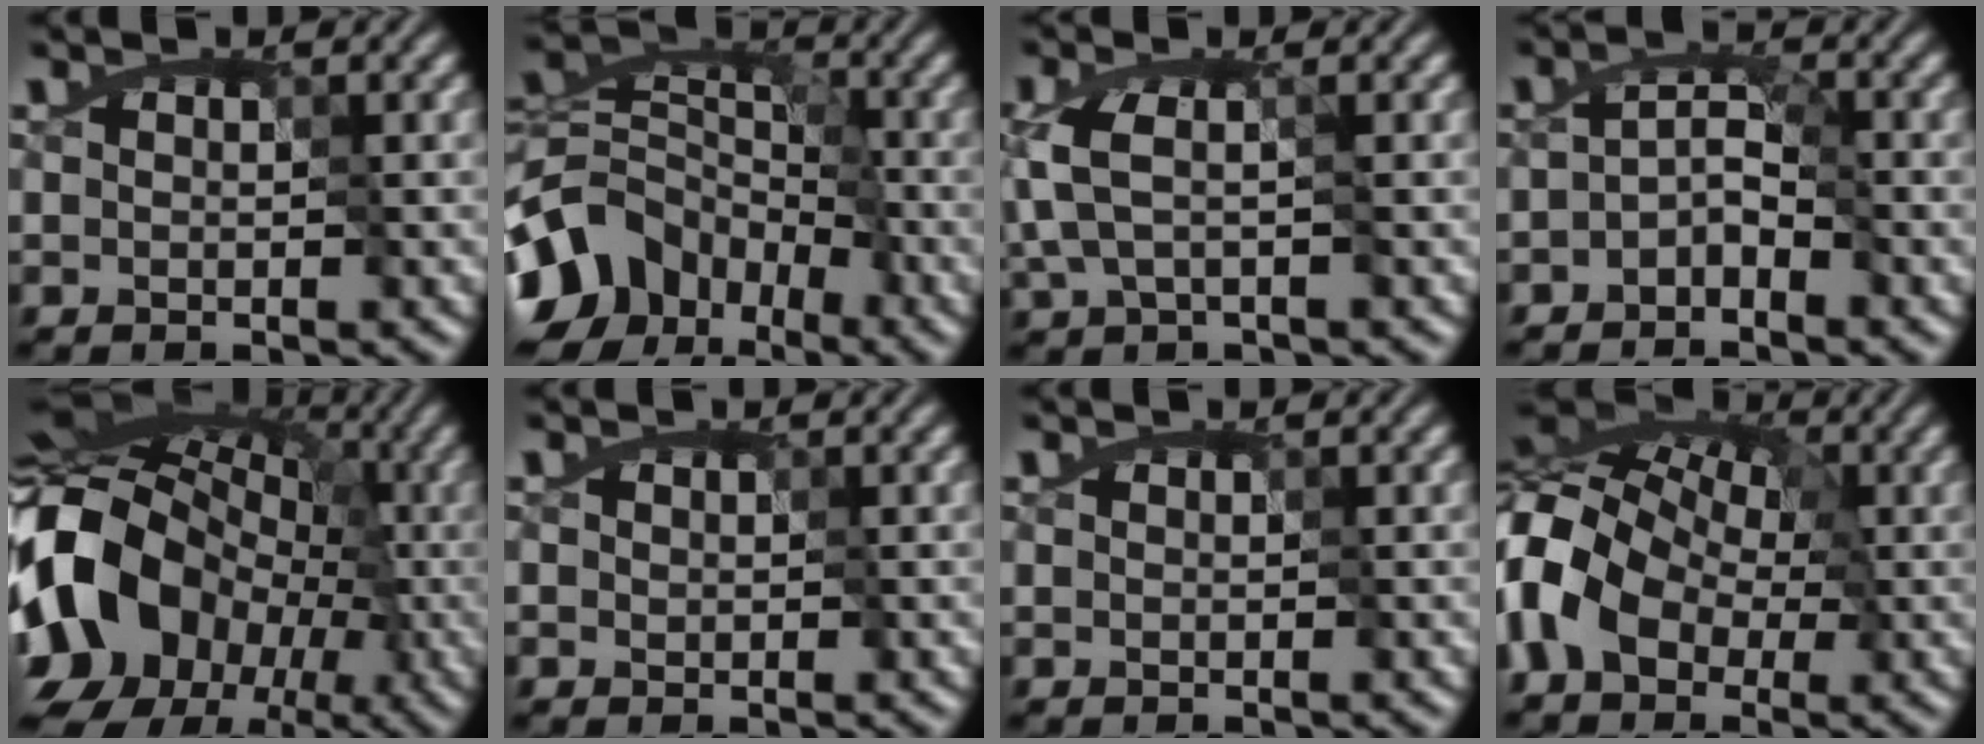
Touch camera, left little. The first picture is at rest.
{"total": 12.2, "force": [-8.0, 7.8, 4.8], "torque": [-0.103, 0.008, -0.157]}
{"total": 2.2, "force": [-1.2, 0.7, 1.6], "torque": [-0.048, -0.005, -0.015]}
{"total": 2.5, "force": [-2.4, 0.6, 0.6], "torque": [-0.008, 0.000, -0.040]}
{"total": 17.7, "force": [-6.5, 13.8, 8.9], "torque": [-0.182, 0.005, -0.126]}
{"total": 0.5, "force": [0.0, 0.5, 0.1], "torque": [-0.007, 0.000, 0.009]}
{"total": 0.0}
{"total": 10.9, "force": [-2.3, 8.5, 6.4], "torque": [-0.128, 0.003, -0.068]}